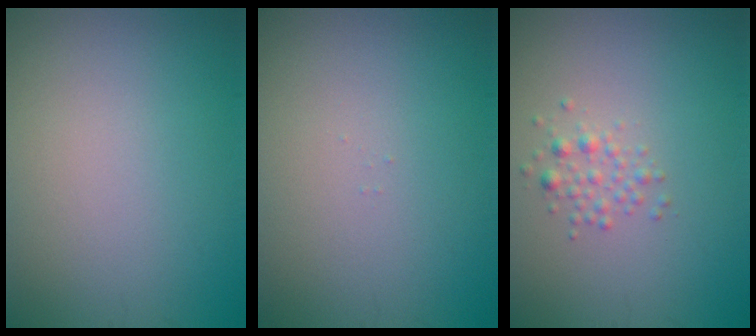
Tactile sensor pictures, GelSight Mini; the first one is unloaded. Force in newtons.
{"total": 0.0}
{"total": 1.4, "press": 1.4, "slide": 0.1}